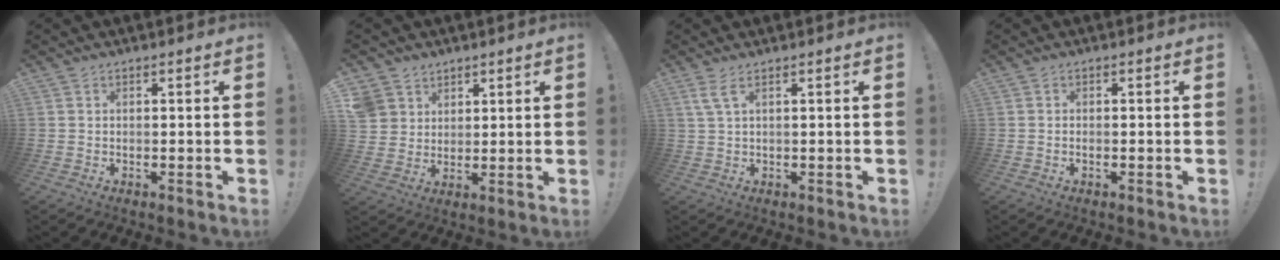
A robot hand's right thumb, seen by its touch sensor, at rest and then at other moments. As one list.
[{"total": 6.7, "force": [3.8, 5.4, 0.8], "torque": [-0.017, -0.026, 0.077]}, {"total": 3.4, "force": [1.7, 0.7, 2.9], "torque": [-0.050, -0.005, 0.031]}, {"total": 0.5, "force": [-0.4, 0.1, 0.3], "torque": [-0.005, -0.001, -0.007]}]